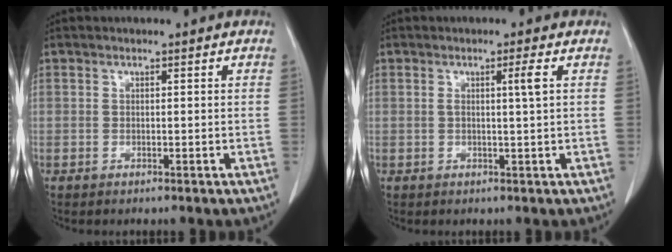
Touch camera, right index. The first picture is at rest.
{"total": 2.0, "force": [0.5, -0.5, 1.9], "torque": [-0.033, -0.002, 0.009]}